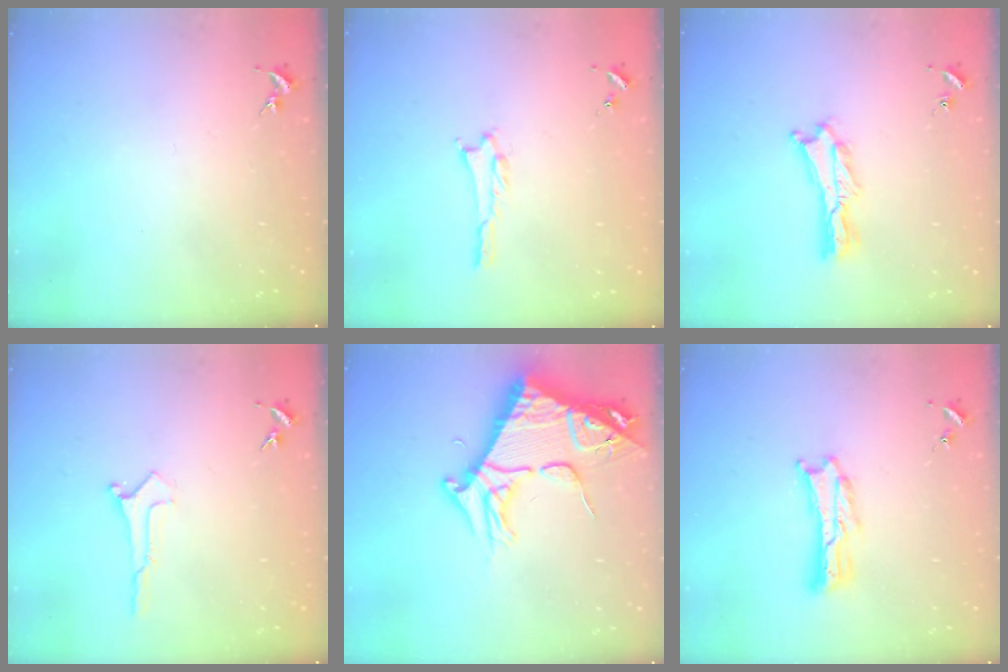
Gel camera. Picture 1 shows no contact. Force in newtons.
{"total": 1.0, "press": 1.0, "slide": 0.2}
{"total": 1.4, "press": 1.4, "slide": 0.3}
{"total": 0.0}
{"total": 10.0, "press": 9.9, "slide": 1.3}
{"total": 2.4, "press": 2.4, "slide": 0.3}